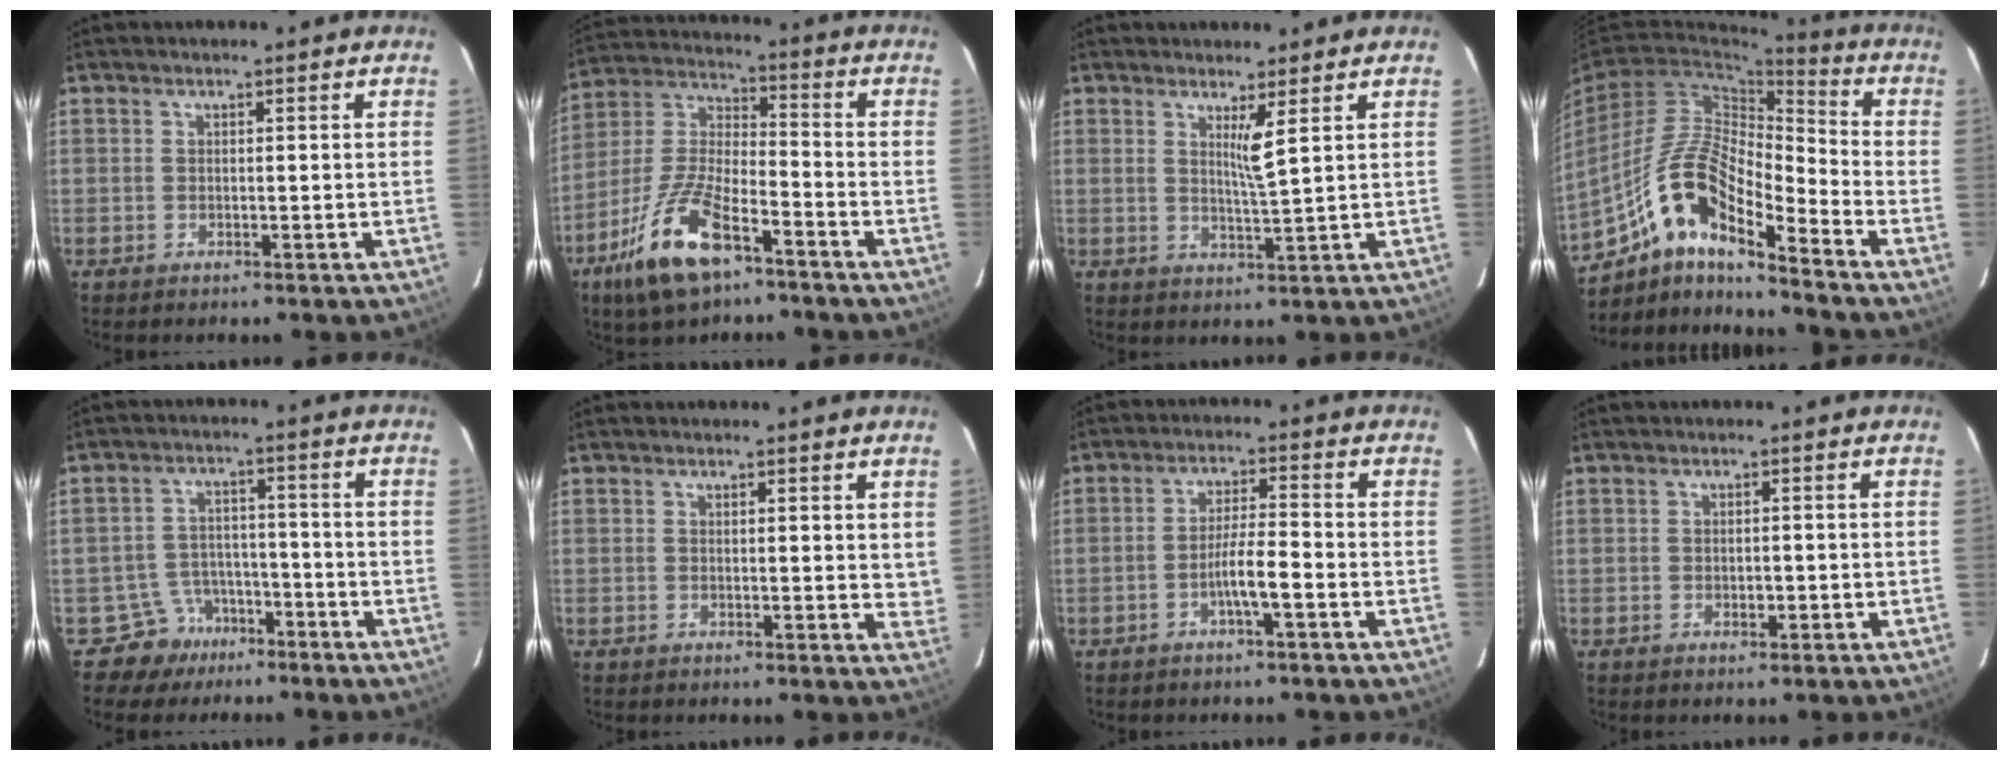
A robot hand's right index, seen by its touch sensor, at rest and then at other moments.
{"total": 14.6, "force": [-8.8, 4.4, 10.8], "torque": [-0.234, -0.014, -0.163]}
{"total": 3.2, "force": [1.6, -0.7, 2.6], "torque": [-0.050, -0.014, 0.033]}
{"total": 14.1, "force": [-9.6, 2.7, 10.0], "torque": [-0.197, 0.017, -0.173]}
{"total": 6.0, "force": [-3.8, 4.6, -0.5], "torque": [0.015, 0.015, -0.058]}
{"total": 3.3, "force": [2.2, 1.0, 2.2], "torque": [-0.021, -0.009, 0.022]}
{"total": 4.8, "force": [-1.9, 0.3, 4.4], "torque": [-0.084, 0.007, -0.034]}
{"total": 1.3, "force": [-0.2, 0.8, 1.0], "torque": [-0.015, 0.001, 0.002]}